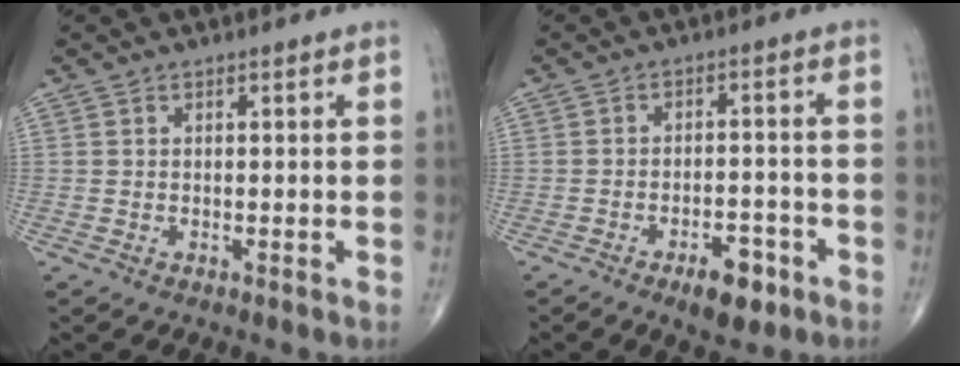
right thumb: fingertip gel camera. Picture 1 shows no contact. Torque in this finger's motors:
{"motor_torque": [2.77, 2.24, 0.62, -0.42, 0.02]}